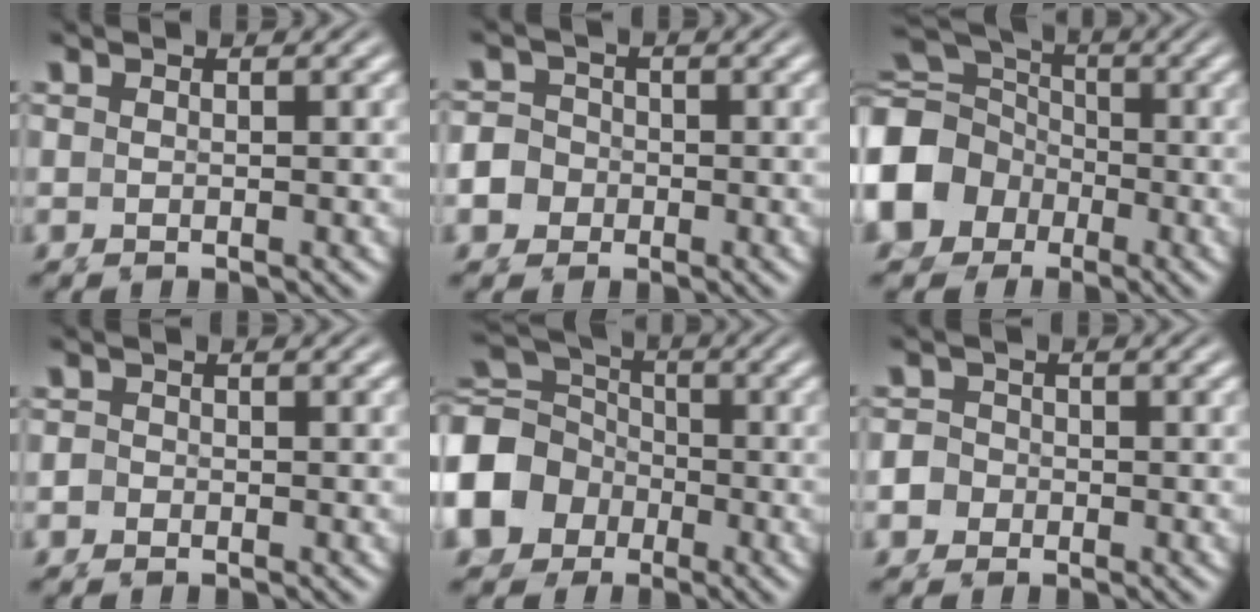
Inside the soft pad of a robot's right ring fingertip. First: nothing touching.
{"total": 3.1, "force": [-0.7, 2.9, 0.7], "torque": [-0.015, -0.002, -0.014]}
{"total": 10.5, "force": [0.4, 9.4, 4.7], "torque": [-0.098, -0.007, -0.003]}
{"total": 0.6, "force": [-0.3, 0.5, -0.2], "torque": [0.007, 0.004, -0.010]}
{"total": 9.0, "force": [0.2, 8.1, 4.0], "torque": [-0.091, -0.015, 0.001]}
{"total": 1.9, "force": [-0.6, 1.8, 0.2], "torque": [-0.002, 0.003, -0.014]}